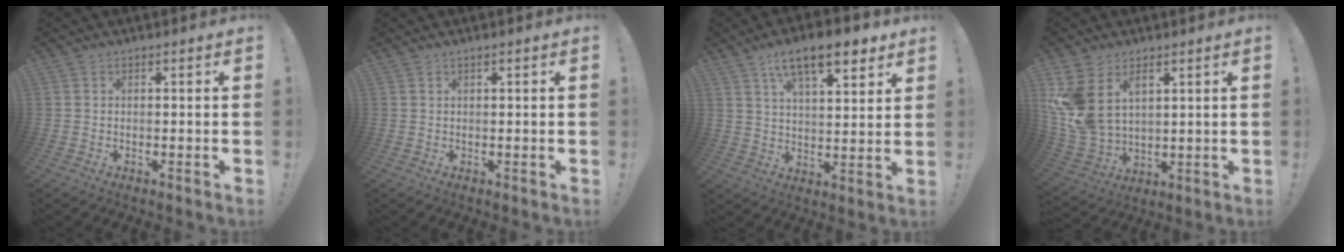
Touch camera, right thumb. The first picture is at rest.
{"total": 0.5, "force": [0.4, -0.1, 0.4], "torque": [-0.013, 0.002, 0.007]}
{"total": 13.5, "force": [8.0, 5.0, 9.6], "torque": [-0.154, -0.033, 0.136]}
{"total": 12.2, "force": [5.3, 8.3, 7.2], "torque": [-0.154, -0.029, 0.106]}